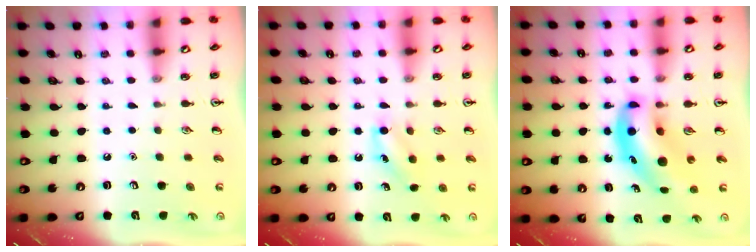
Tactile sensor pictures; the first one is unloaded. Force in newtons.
{"total": 7.9, "press": 7.6, "slide": 2.1}
{"total": 10.7, "press": 10.2, "slide": 3.0}